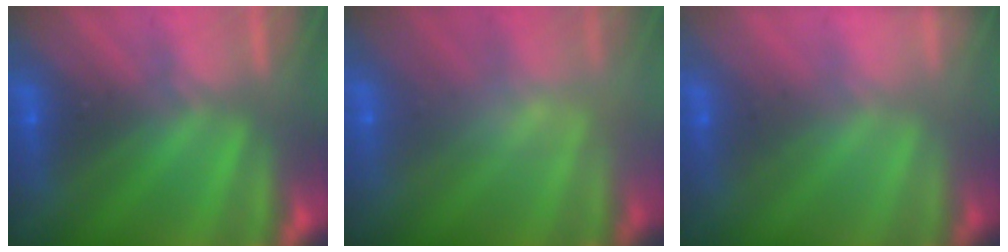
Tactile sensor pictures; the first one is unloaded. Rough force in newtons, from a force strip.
{"total": 2.3}
{"total": 1.6}